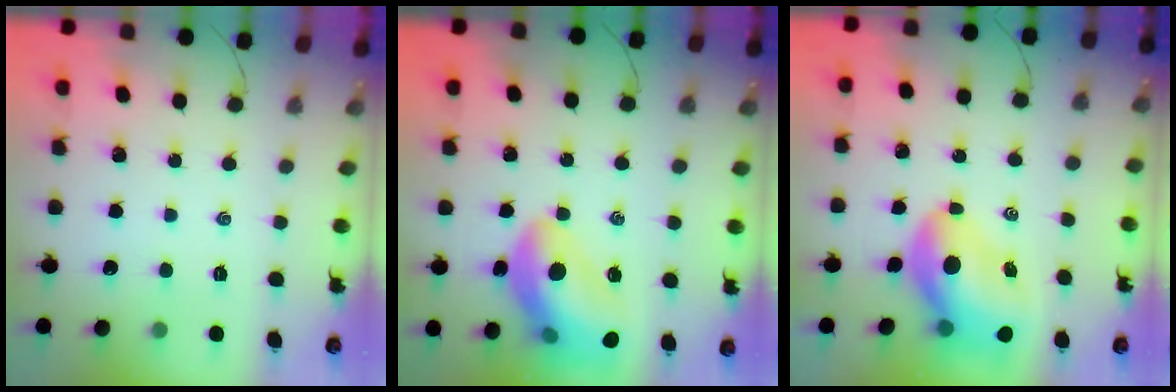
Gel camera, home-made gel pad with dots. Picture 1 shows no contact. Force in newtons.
{"total": 17.1, "press": 16.8, "slide": 3.2}
{"total": 12.3, "press": 11.7, "slide": 3.9}